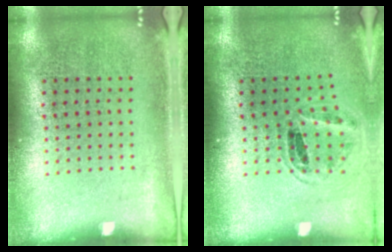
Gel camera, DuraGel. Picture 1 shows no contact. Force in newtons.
{"total": 0.9, "press": 0.9, "slide": 0.2}